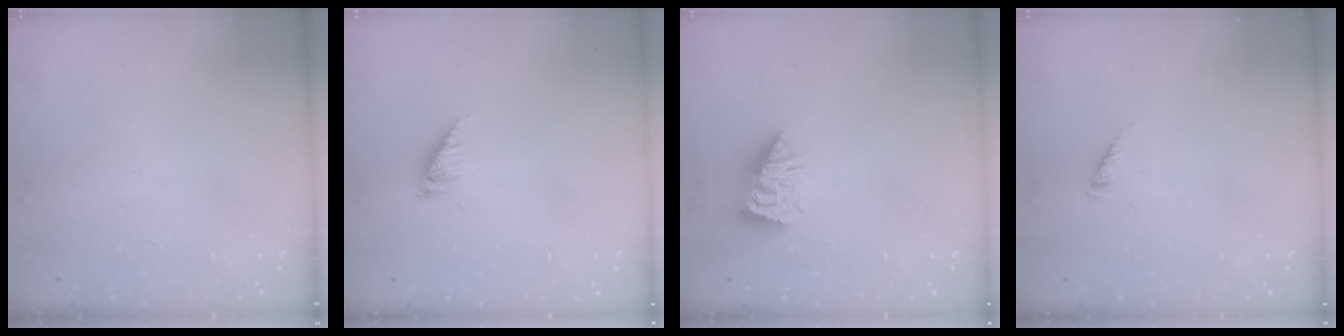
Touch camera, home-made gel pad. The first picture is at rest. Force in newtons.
{"total": 4.3, "press": 4.3, "slide": 0.3}
{"total": 2.6, "press": 2.6, "slide": 0.1}
{"total": 0.8, "press": 0.8, "slide": 0.2}